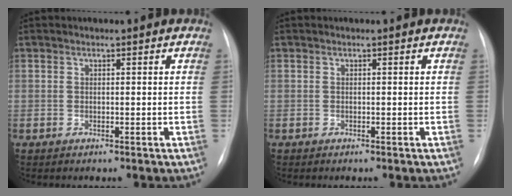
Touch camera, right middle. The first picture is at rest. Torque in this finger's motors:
{"motor_torque": [-0.28, -0.16, -0.05, -0.01]}